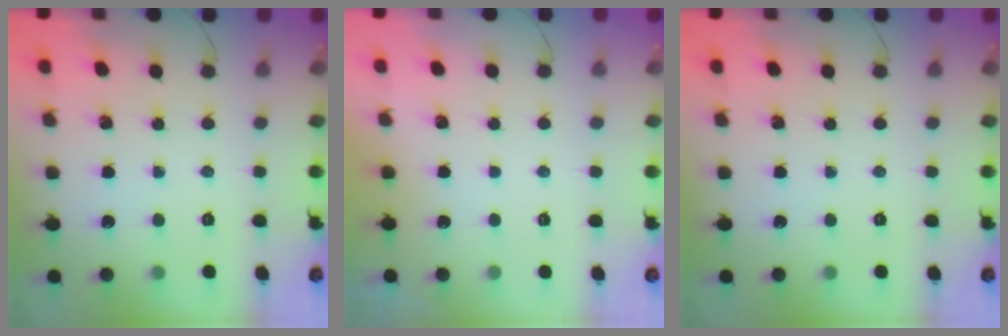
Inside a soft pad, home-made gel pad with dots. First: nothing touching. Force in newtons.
{"total": 3.0, "press": 3.0, "slide": 0.1}
{"total": 0.0}